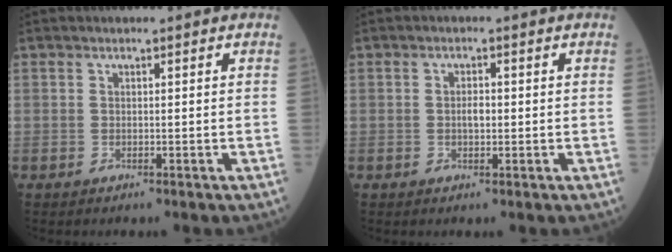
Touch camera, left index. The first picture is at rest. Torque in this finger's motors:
{"motor_torque": [0.24, 0.14, 0.05, 0.01]}